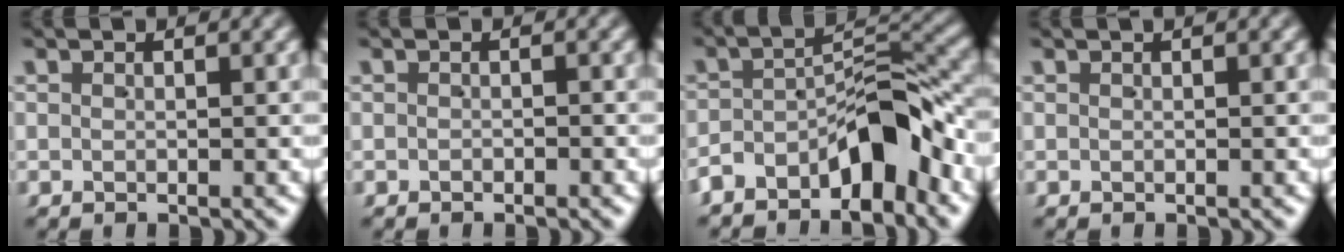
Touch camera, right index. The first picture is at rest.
{"total": 0.5, "force": [-0.5, 0.1, -0.1], "torque": [0.005, -0.004, -0.007]}
{"total": 5.7, "force": [-4.1, 2.0, 3.4], "torque": [-0.036, 0.011, -0.071]}
{"total": 0.0}